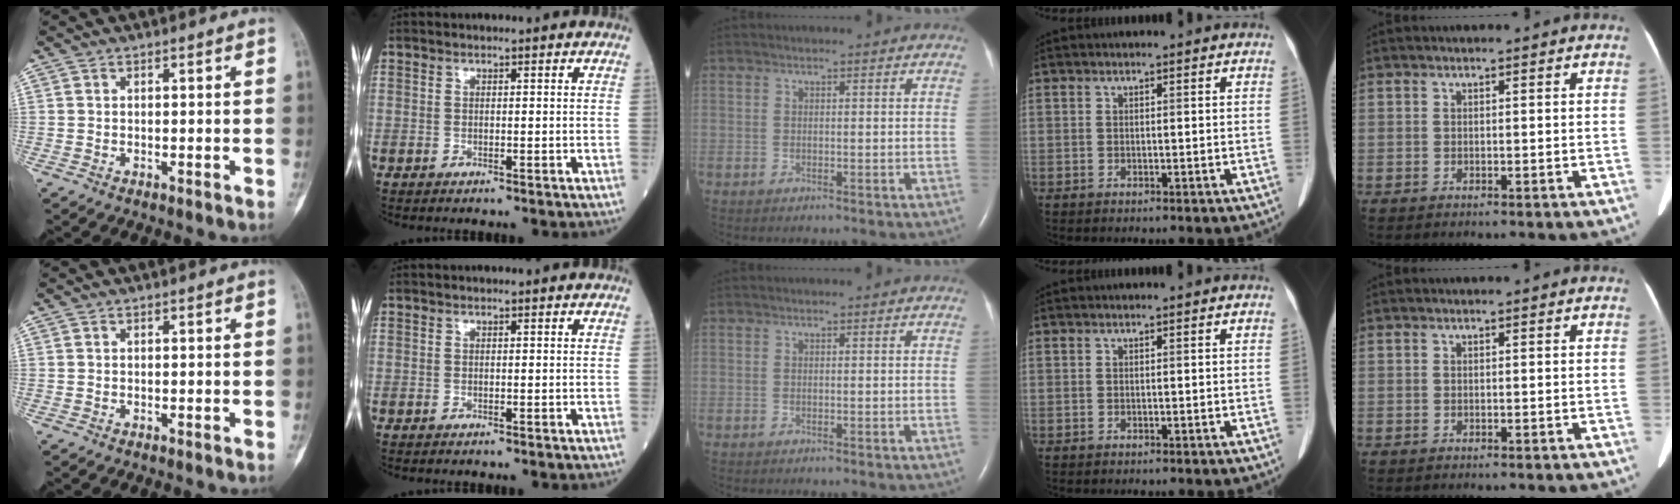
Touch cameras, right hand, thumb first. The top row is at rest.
{}